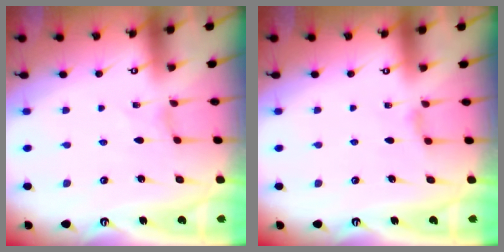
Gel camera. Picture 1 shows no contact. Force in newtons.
{"total": 2.0, "press": 2.0, "slide": 0.4}